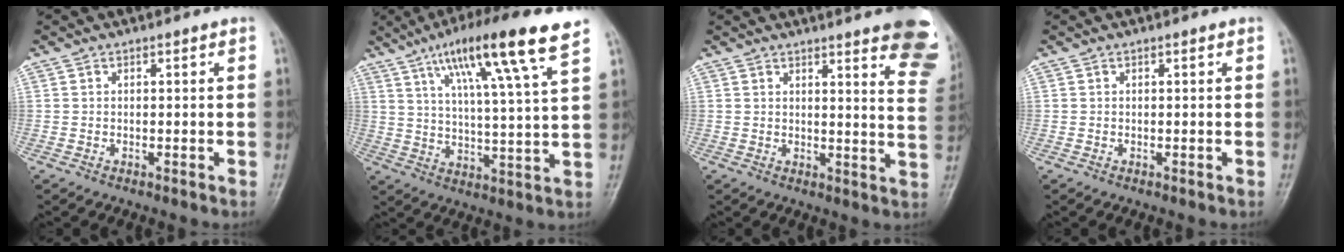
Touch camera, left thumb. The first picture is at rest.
{"total": 16.5, "force": [9.4, 1.4, 13.5], "torque": [-0.221, -0.027, 0.154]}
{"total": 16.1, "force": [10.7, 3.1, 11.5], "torque": [-0.116, -0.052, 0.111]}
{"total": 0.0}